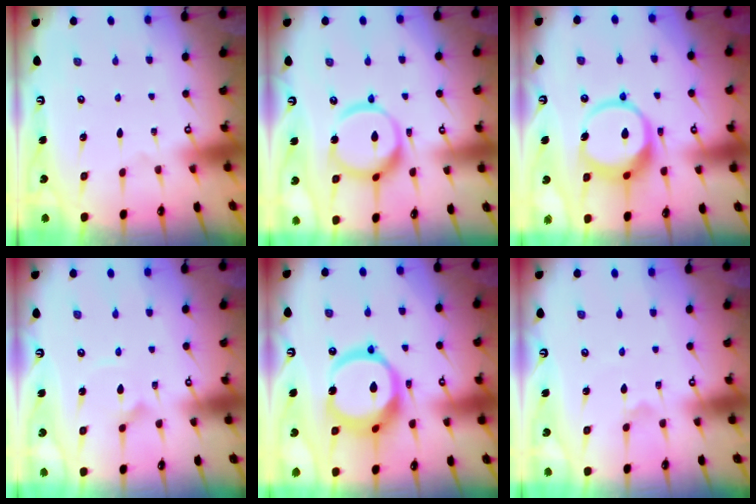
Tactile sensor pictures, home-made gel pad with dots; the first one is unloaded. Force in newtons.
{"total": 14.4, "press": 14.3, "slide": 1.5}
{"total": 14.3, "press": 14.2, "slide": 1.8}
{"total": 2.4, "press": 2.4, "slide": 0.2}
{"total": 17.0, "press": 16.9, "slide": 2.1}
{"total": 1.8, "press": 1.8, "slide": 0.4}